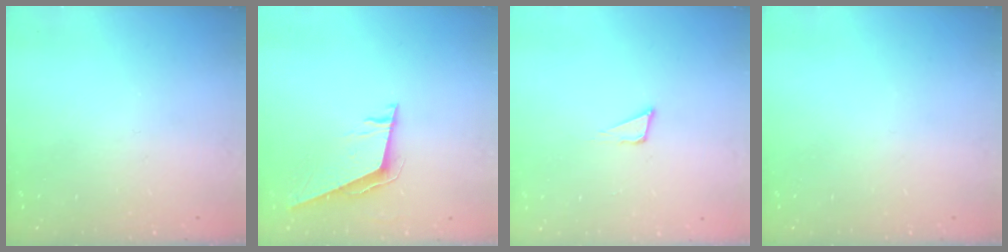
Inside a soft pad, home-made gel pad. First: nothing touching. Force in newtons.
{"total": 8.4, "press": 7.9, "slide": 2.9}
{"total": 3.6, "press": 3.5, "slide": 0.9}
{"total": 0.0}